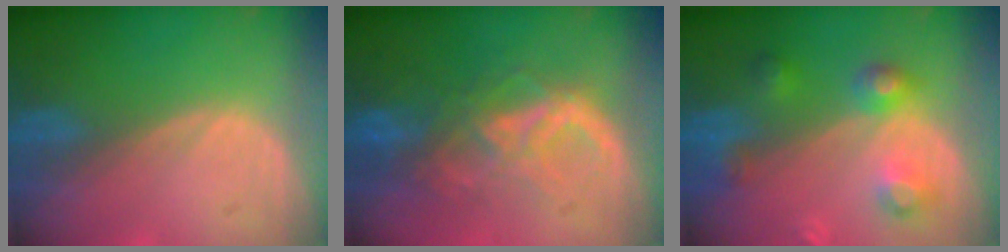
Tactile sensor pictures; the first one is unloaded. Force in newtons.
{"total": 8.9, "press": 7.6, "slide": 4.6}
{"total": 5.9, "press": 5.9, "slide": 0.2}